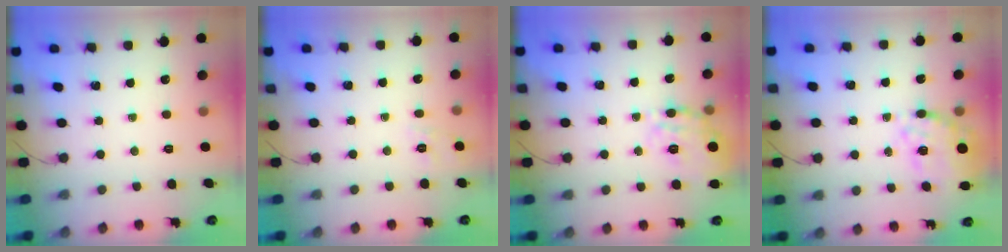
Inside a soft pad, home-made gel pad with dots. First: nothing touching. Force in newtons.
{"total": 2.0, "press": 0.8, "slide": 1.9}
{"total": 14.4, "press": 14.4, "slide": 1.1}
{"total": 11.7, "press": 10.9, "slide": 4.3}